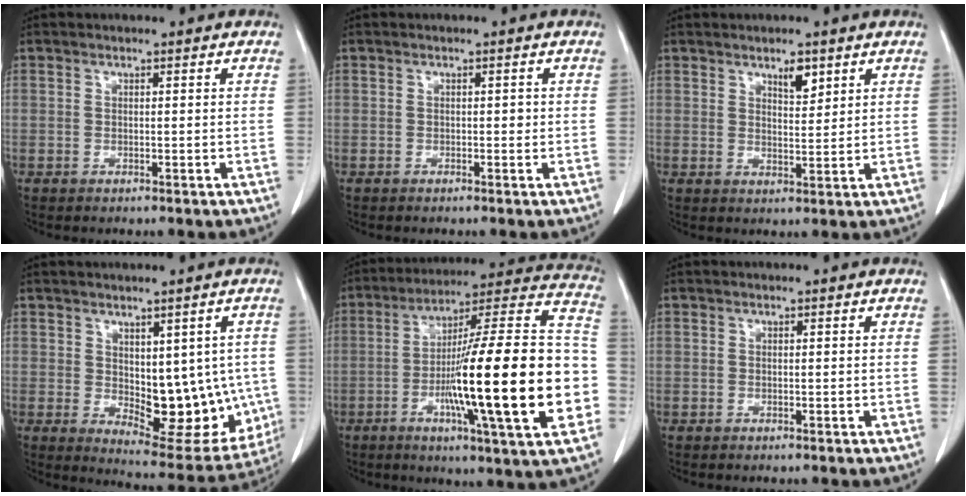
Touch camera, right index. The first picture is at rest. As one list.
[{"total": 0.7, "force": [0.0, 0.4, 0.5], "torque": [-0.004, 0.003, 0.000]}, {"total": 3.5, "force": [2.4, 1.2, 2.4], "torque": [-0.038, -0.004, 0.040]}, {"total": 13.9, "force": [-0.7, 6.7, 12.1], "torque": [-0.141, -0.009, 0.014]}, {"total": 28.4, "force": [-5.7, 1.6, 27.8], "torque": [-0.365, -0.001, -0.103]}, {"total": 0.0}]